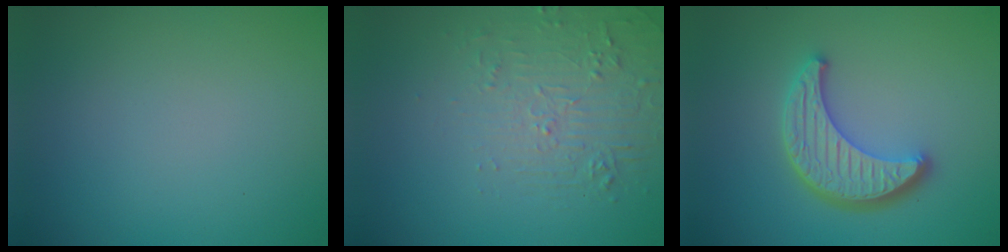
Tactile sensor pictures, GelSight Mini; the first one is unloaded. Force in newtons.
{"total": 2.2, "press": 1.3, "slide": 1.8}
{"total": 4.5, "press": 3.7, "slide": 2.6}